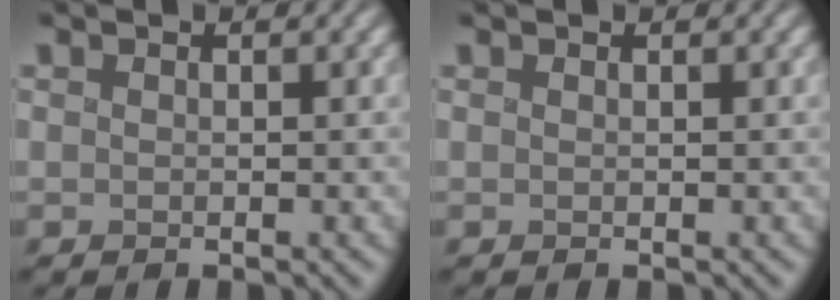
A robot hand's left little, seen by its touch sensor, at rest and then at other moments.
{"total": 0.0}